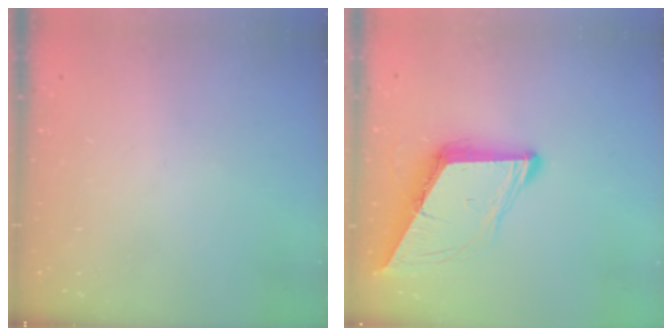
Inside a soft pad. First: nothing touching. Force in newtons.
{"total": 9.1, "press": 9.1, "slide": 0.4}